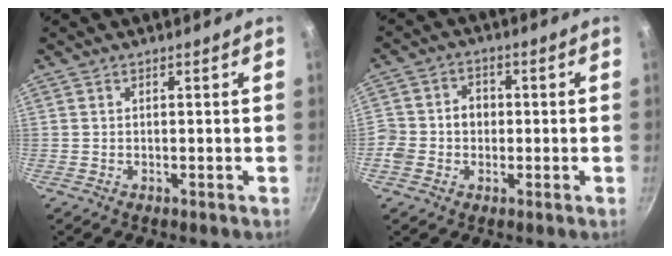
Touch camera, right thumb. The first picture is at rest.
{"total": 6.6, "force": [-0.9, 5.8, 3.1], "torque": [-0.034, 0.017, -0.031]}